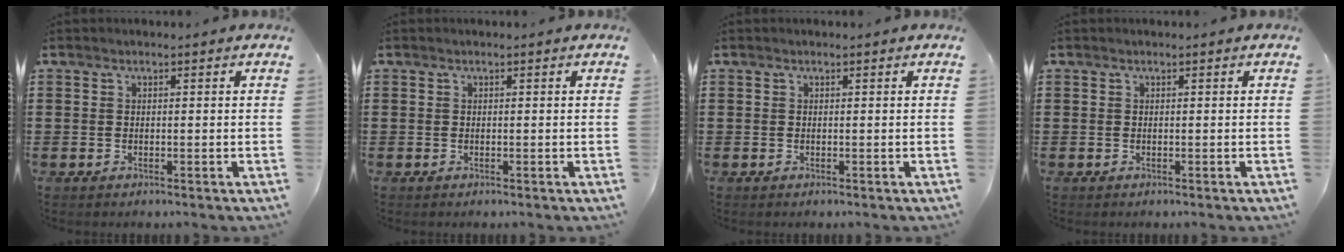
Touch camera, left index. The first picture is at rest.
{"total": 0.0}
{"total": 0.0}
{"total": 0.0}